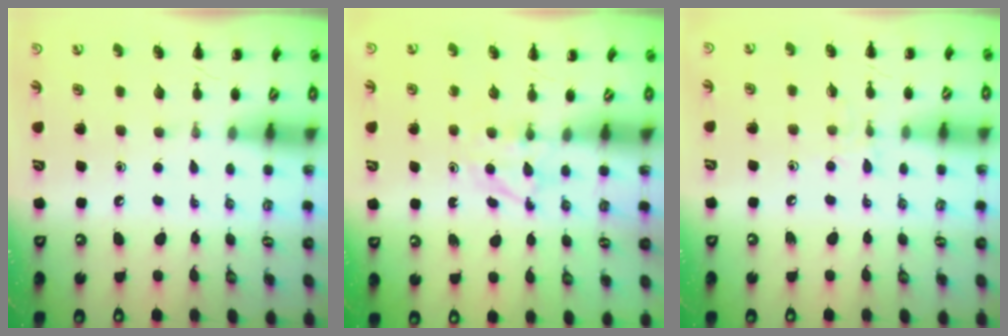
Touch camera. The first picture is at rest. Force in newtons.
{"total": 3.3, "press": 3.1, "slide": 1.3}
{"total": 4.7, "press": 4.4, "slide": 1.5}